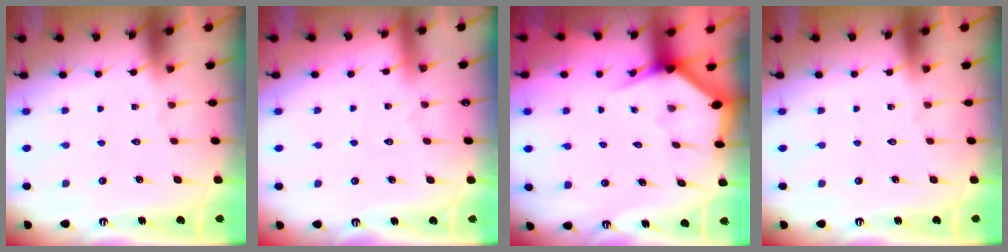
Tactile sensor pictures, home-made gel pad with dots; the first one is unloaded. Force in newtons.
{"total": 2.4, "press": 2.4, "slide": 0.3}
{"total": 2.6, "press": 2.6, "slide": 0.2}
{"total": 0.0}